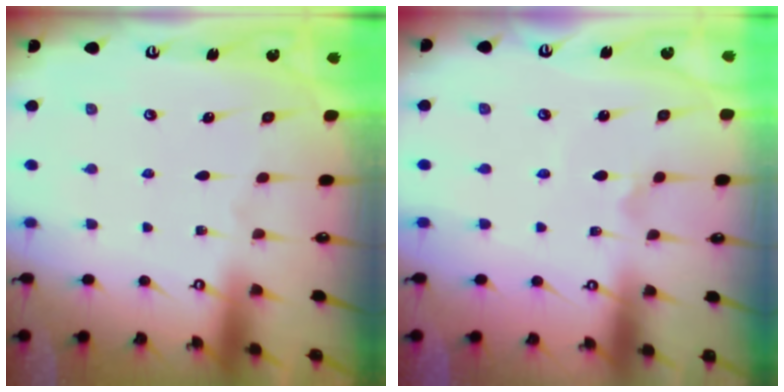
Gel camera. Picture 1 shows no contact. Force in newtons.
{"total": 1.8, "press": 1.7, "slide": 0.4}